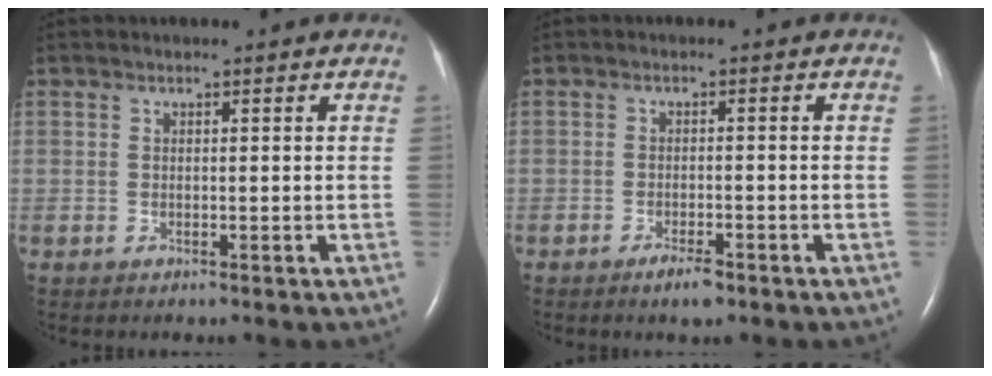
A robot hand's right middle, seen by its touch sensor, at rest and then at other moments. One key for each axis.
{"total": 2.7, "fx": -1.9, "fy": 0.5, "fz": 1.8, "tx": -0.038, "ty": -0.002, "tz": -0.031}